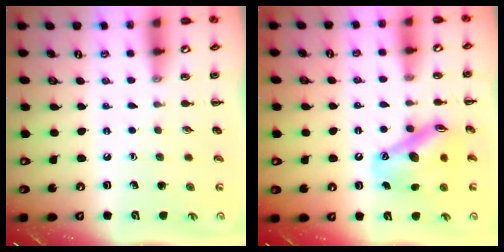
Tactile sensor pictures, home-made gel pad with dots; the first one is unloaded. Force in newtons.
{"total": 12.4, "press": 11.8, "slide": 3.6}